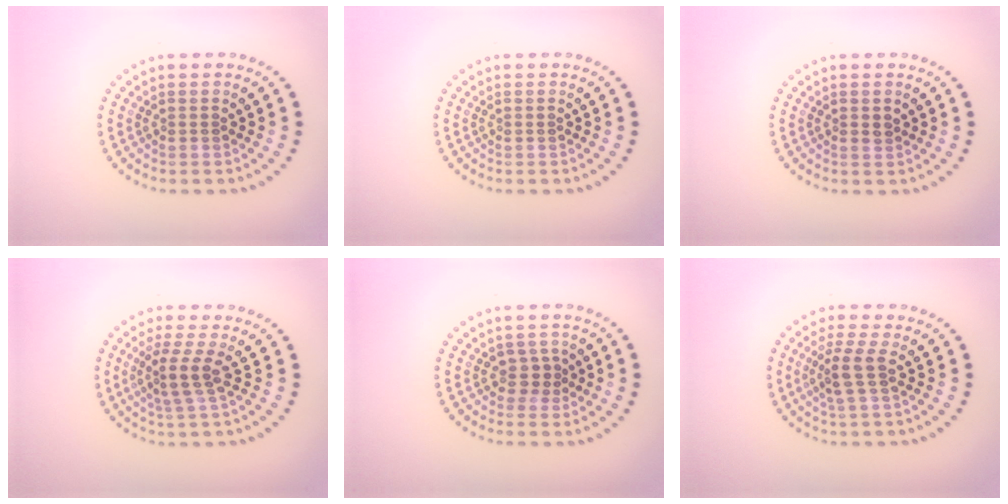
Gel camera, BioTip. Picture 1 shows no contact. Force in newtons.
{"total": 0.0}
{"total": 0.7, "press": 0.7, "slide": 0.1}
{"total": 2.7, "press": 1.9, "slide": 2.0}
{"total": 1.5, "press": 1.1, "slide": 1.0}
{"total": 2.5, "press": 1.9, "slide": 1.6}